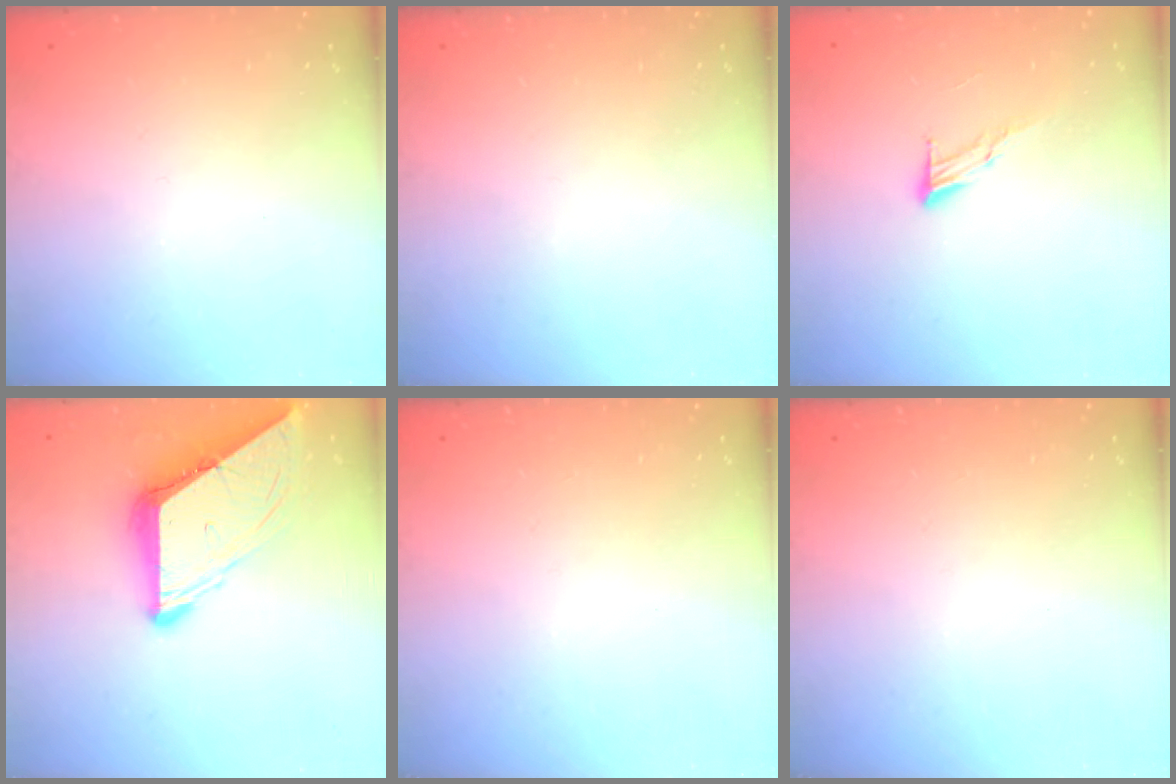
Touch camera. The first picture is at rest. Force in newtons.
{"total": 0.0}
{"total": 7.2, "press": 7.2, "slide": 0.6}
{"total": 10.6, "press": 10.5, "slide": 1.3}
{"total": 0.0}
{"total": 0.0}